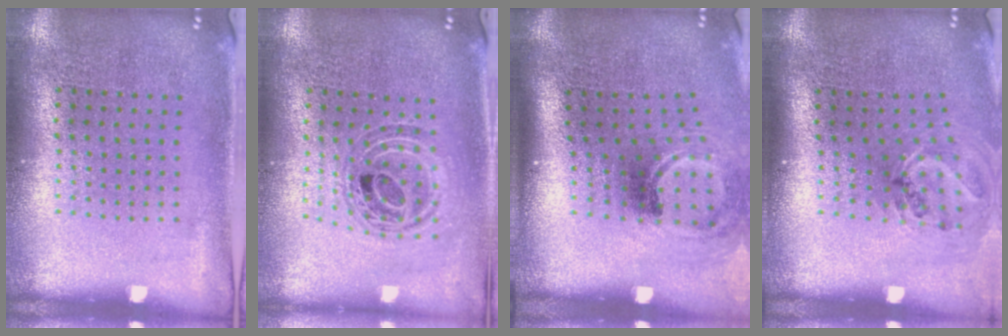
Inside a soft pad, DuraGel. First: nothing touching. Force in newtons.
{"total": 0.8, "press": 0.8, "slide": 0.2}
{"total": 2.0, "press": 1.3, "slide": 1.5}
{"total": 1.2, "press": 1.0, "slide": 0.6}